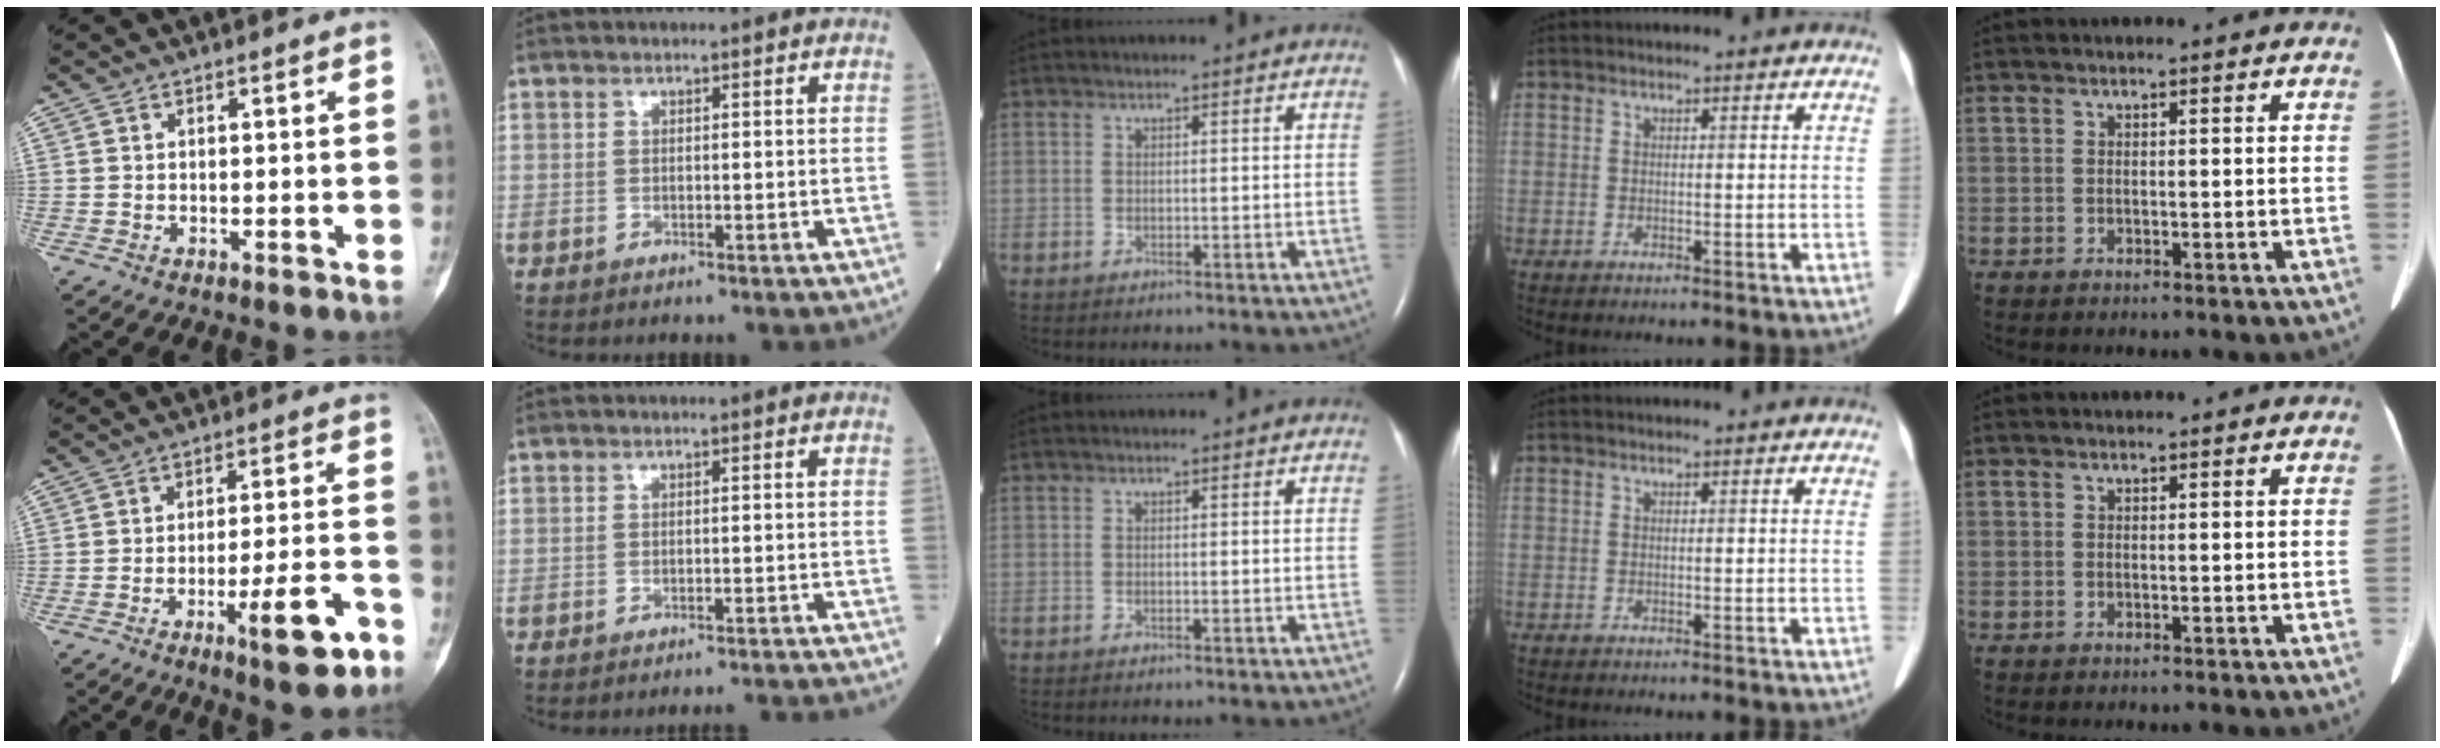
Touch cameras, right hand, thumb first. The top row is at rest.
{"thumb": {"total": 11.4, "force": [-5.9, 2.4, 9.4], "torque": [-0.137, 0.029, -0.082]}, "index": {"total": 6.4, "force": [-6.2, -1.0, 1.0], "torque": [-0.005, -0.011, -0.068]}}